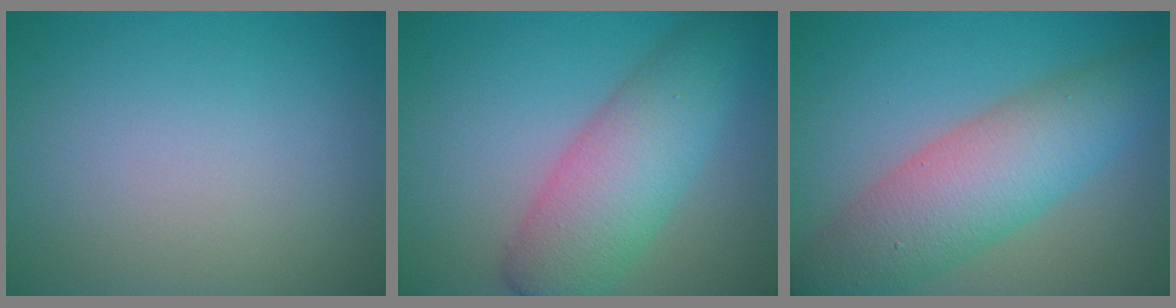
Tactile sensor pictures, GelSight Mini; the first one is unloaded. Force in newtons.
{"total": 7.3, "press": 7.3, "slide": 0.3}
{"total": 8.2, "press": 8.2, "slide": 0.1}